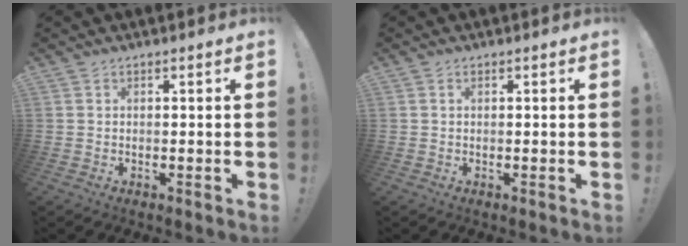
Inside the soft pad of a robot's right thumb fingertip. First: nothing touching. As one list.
[{"total": 0.0}]